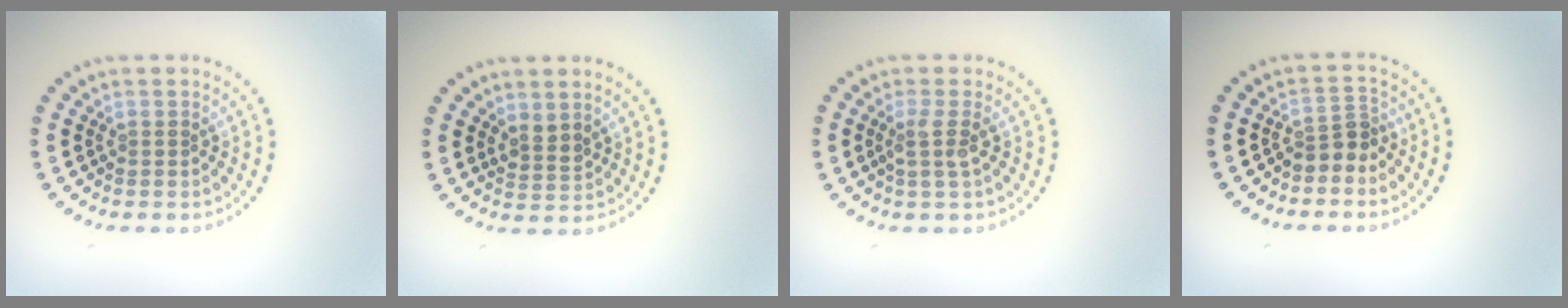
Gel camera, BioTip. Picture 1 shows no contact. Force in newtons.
{"total": 1.5, "press": 1.2, "slide": 0.9}
{"total": 1.8, "press": 1.3, "slide": 1.3}
{"total": 2.3, "press": 1.8, "slide": 1.4}